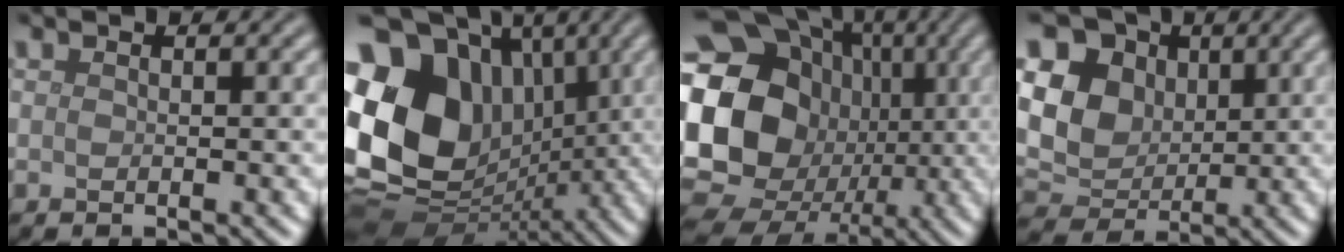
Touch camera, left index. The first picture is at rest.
{"total": 17.7, "force": [1.5, 13.9, 10.9], "torque": [-0.243, 0.014, 0.033]}
{"total": 23.6, "force": [0.4, 21.0, 10.6], "torque": [-0.235, 0.030, -0.039]}
{"total": 9.7, "force": [2.6, 7.9, 5.0], "torque": [-0.113, 0.027, 0.026]}